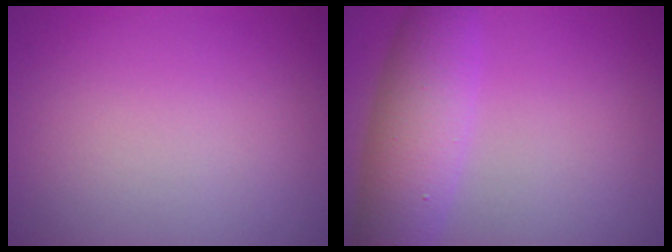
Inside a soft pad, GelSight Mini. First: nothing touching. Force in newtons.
{"total": 6.0, "press": 6.0, "slide": 0.3}